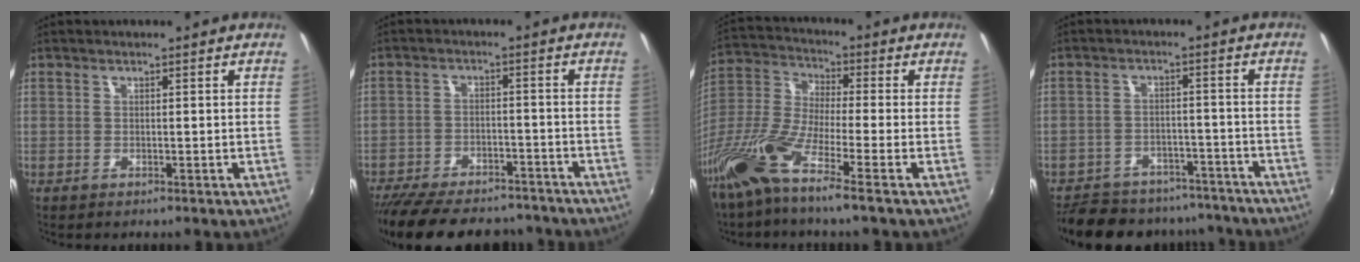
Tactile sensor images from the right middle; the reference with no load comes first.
{"total": 18.5, "force": [-15.3, 6.9, 7.7], "torque": [-0.172, -0.008, -0.215]}
{"total": 12.6, "force": [-8.0, 0.5, 9.7], "torque": [-0.206, -0.022, -0.166]}
{"total": 19.8, "force": [-16.7, 8.2, 6.8], "torque": [-0.154, 0.020, -0.216]}